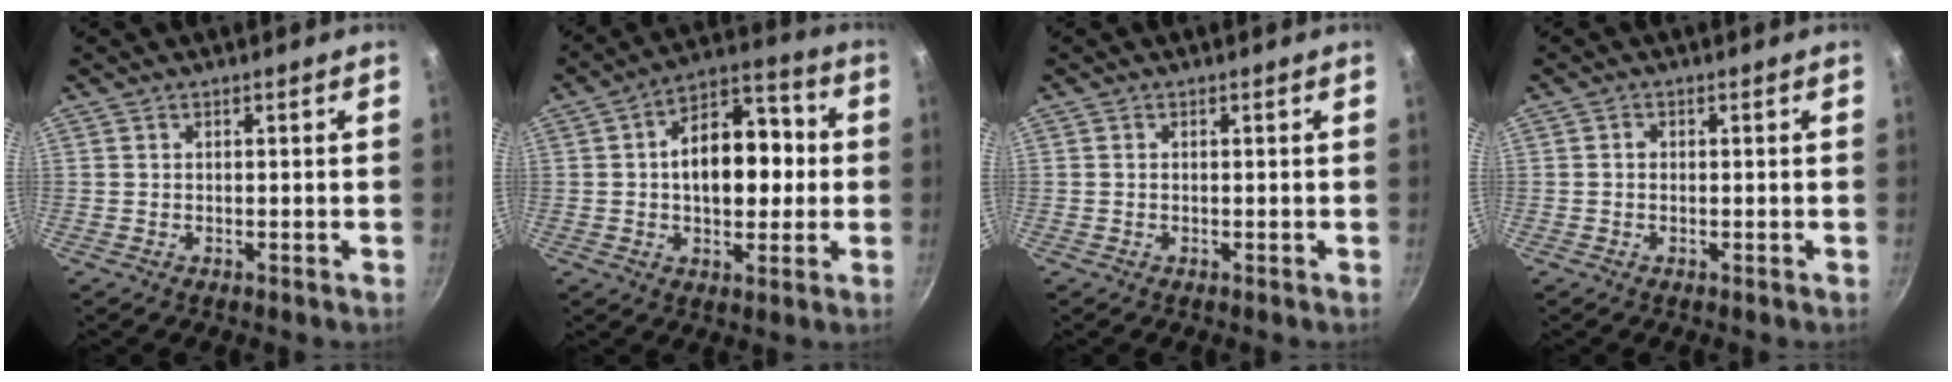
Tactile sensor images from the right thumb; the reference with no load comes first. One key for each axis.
{"total": 15.2, "fx": 0.7, "fy": 9.1, "fz": 12.2, "tx": -0.147, "ty": 0.030, "tz": 0.002}
{"total": 0.0}
{"total": 0.9, "fx": -0.1, "fy": 0.8, "fz": 0.5, "tx": -0.002, "ty": 0.003, "tz": -0.005}